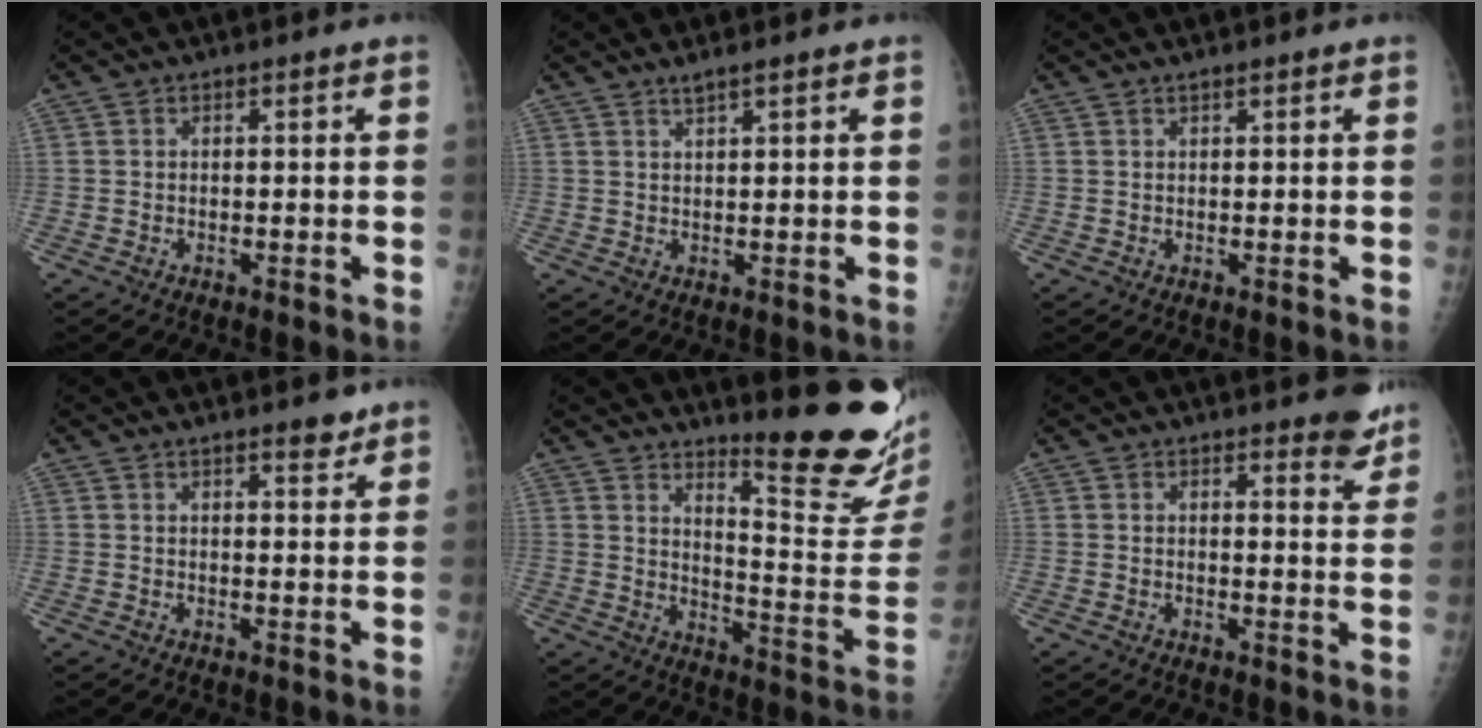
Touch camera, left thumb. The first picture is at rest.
{"total": 1.7, "force": [1.3, 0.0, 1.0], "torque": [-0.013, -0.005, 0.027]}
{"total": 0.6, "force": [0.4, 0.0, 0.4], "torque": [-0.001, 0.000, 0.009]}
{"total": 3.3, "force": [2.6, 0.8, 1.8], "torque": [-0.007, -0.016, 0.036]}
{"total": 18.6, "force": [14.6, 2.4, 11.2], "torque": [-0.130, -0.157, 0.204]}
{"total": 5.2, "force": [4.3, 1.6, 2.4], "torque": [-0.006, -0.029, 0.044]}